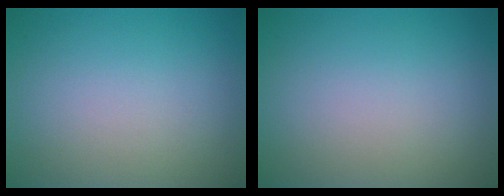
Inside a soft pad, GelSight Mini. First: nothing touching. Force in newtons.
{"total": 0.0}